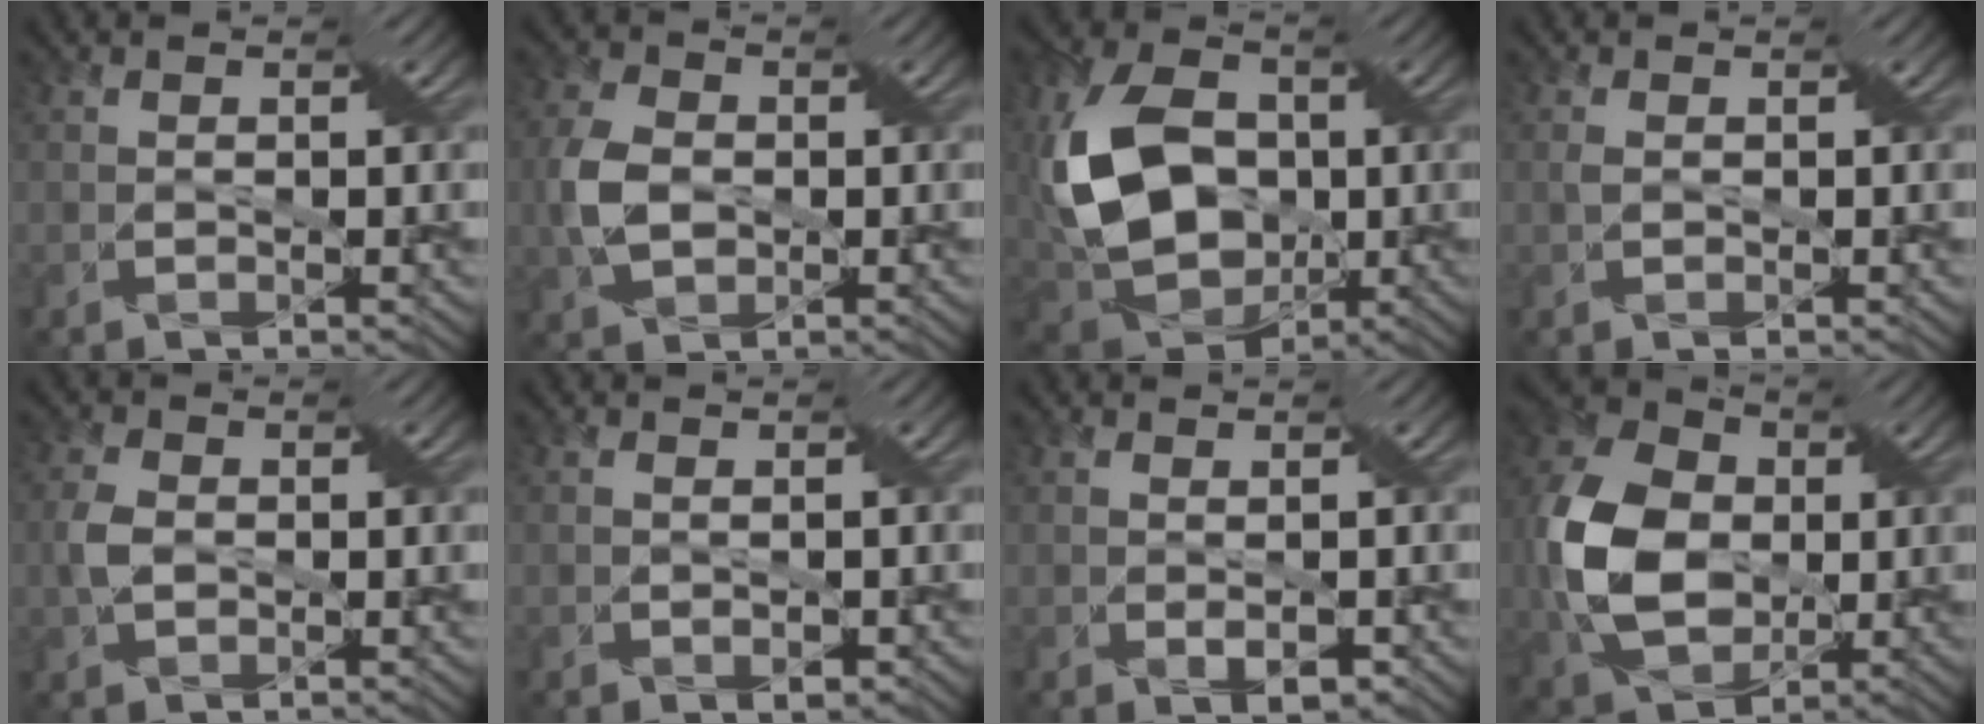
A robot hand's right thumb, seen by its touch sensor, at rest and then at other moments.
{"total": 5.6, "force": [-1.0, 3.7, 4.1], "torque": [-0.119, -0.005, -0.021]}
{"total": 14.9, "force": [0.2, 10.4, 10.6], "torque": [-0.268, -0.007, 0.001]}
{"total": 0.7, "force": [-0.2, 0.0, 0.6], "torque": [-0.026, -0.003, -0.004]}
{"total": 3.0, "force": [-0.7, 1.7, 2.4], "torque": [-0.073, -0.003, -0.012]}
{"total": 1.1, "force": [-0.3, 0.5, 1.0], "torque": [-0.020, -0.008, 0.002]}
{"total": 2.4, "force": [-0.2, 1.0, 2.1], "torque": [-0.044, -0.011, 0.003]}
{"total": 11.5, "force": [-0.8, 8.3, 8.0], "torque": [-0.214, 0.007, -0.015]}